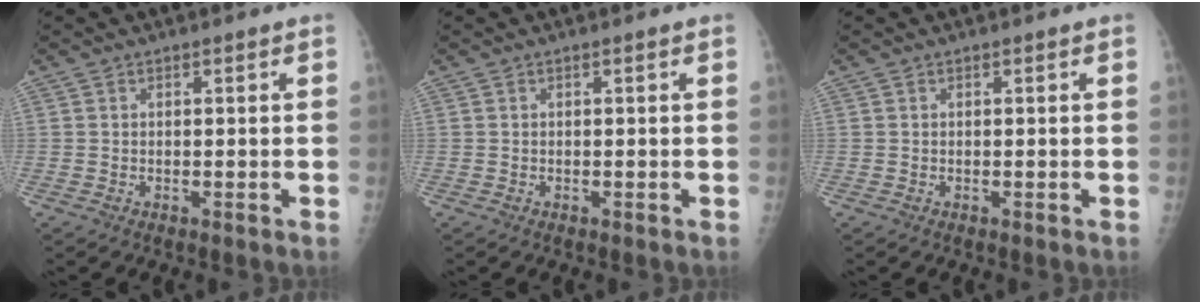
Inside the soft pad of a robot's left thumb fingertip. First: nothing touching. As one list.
[{"total": 0.0}, {"total": 0.0}]